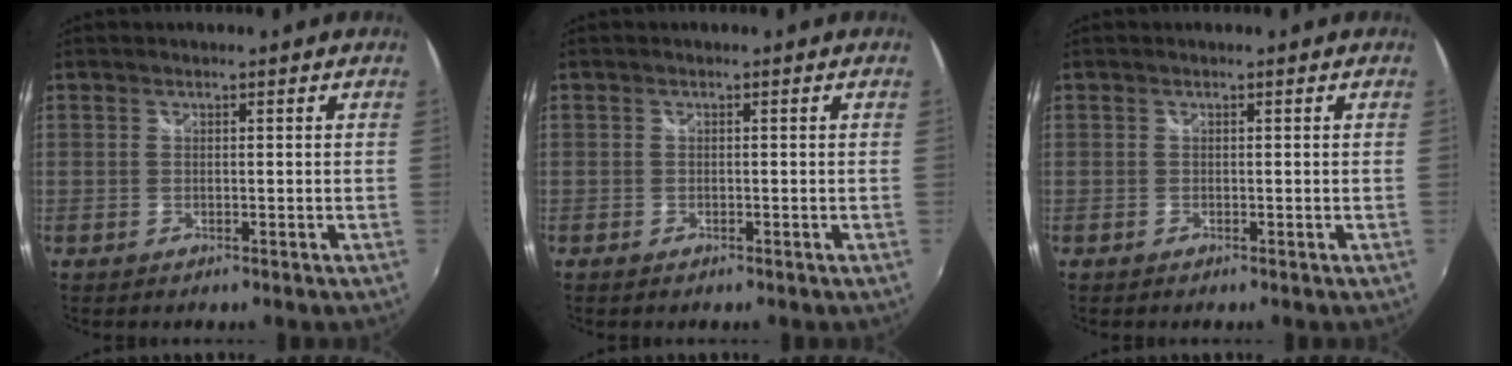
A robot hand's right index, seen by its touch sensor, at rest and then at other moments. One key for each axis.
{"total": 0.6, "fx": -0.4, "fy": 0.3, "fz": 0.2, "tx": -0.007, "ty": 0.000, "tz": -0.007}
{"total": 0.0}